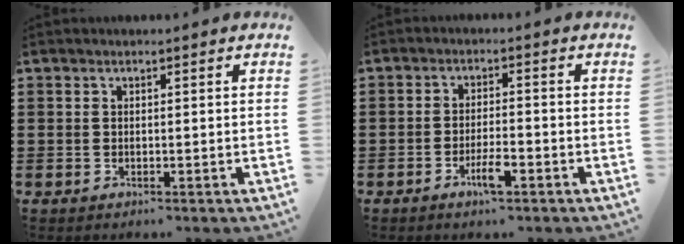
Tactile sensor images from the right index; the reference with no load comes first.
{"total": 4.1, "force": [-2.2, 0.9, 3.4], "torque": [-0.069, -0.001, -0.043]}